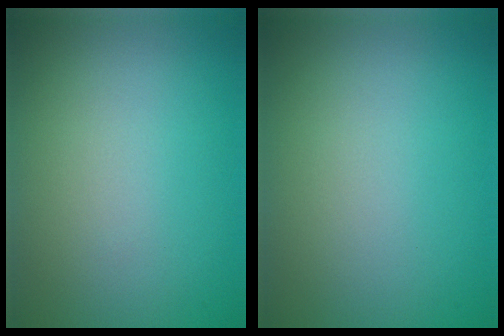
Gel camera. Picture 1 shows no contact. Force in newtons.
{"total": 0.0}